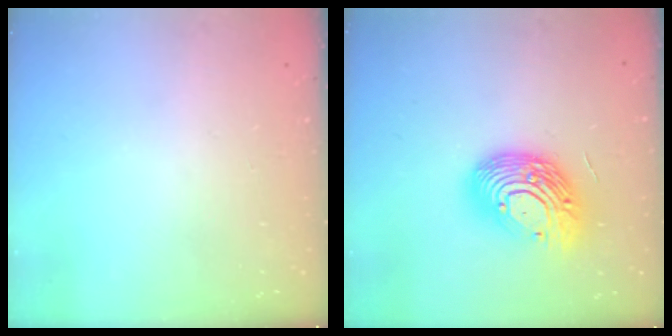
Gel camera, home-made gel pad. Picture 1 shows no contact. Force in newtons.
{"total": 17.8, "press": 17.7, "slide": 1.4}